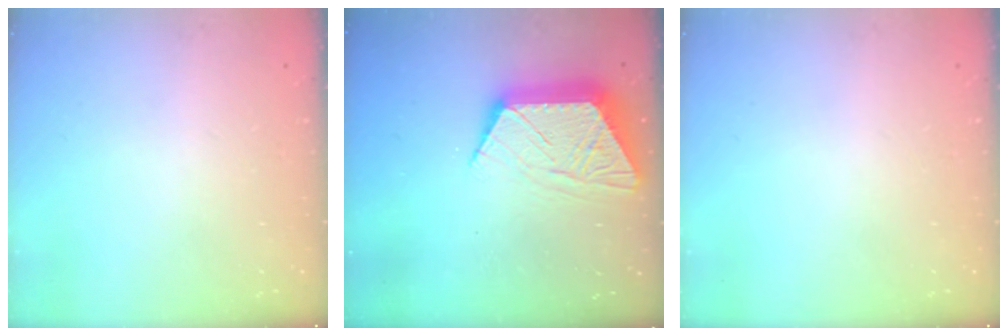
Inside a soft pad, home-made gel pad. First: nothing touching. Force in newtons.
{"total": 13.3, "press": 13.3, "slide": 0.9}
{"total": 0.0}